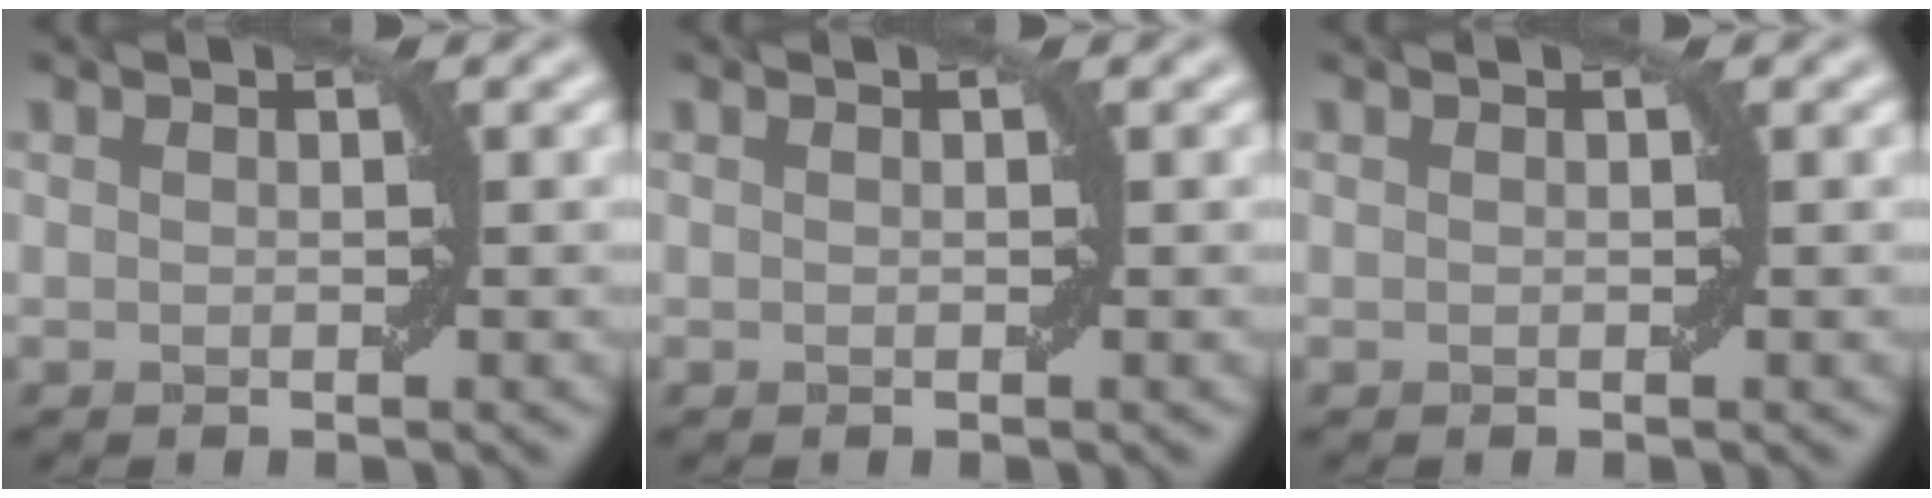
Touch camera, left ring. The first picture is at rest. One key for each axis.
{"total": 0.0}
{"total": 0.0}